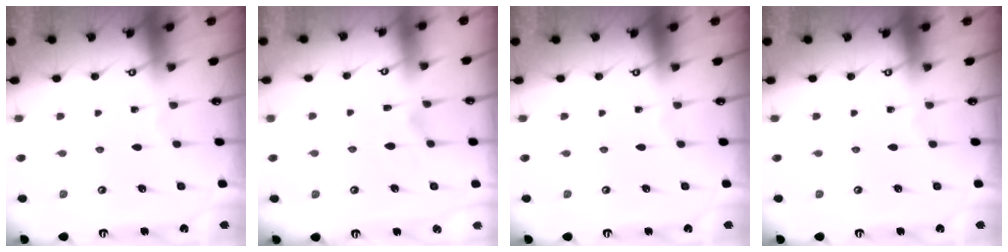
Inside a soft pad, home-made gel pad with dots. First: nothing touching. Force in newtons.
{"total": 1.3, "press": 0.6, "slide": 1.2}
{"total": 0.0}
{"total": 0.0}